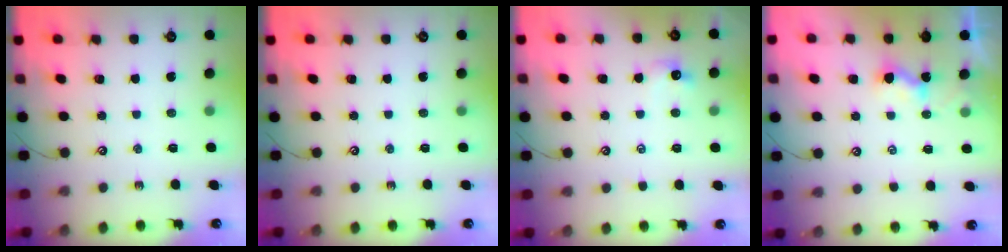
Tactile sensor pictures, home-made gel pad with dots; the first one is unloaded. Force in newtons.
{"total": 0.0}
{"total": 1.4, "press": 1.2, "slide": 0.6}
{"total": 2.3, "press": 2.3, "slide": 0.3}